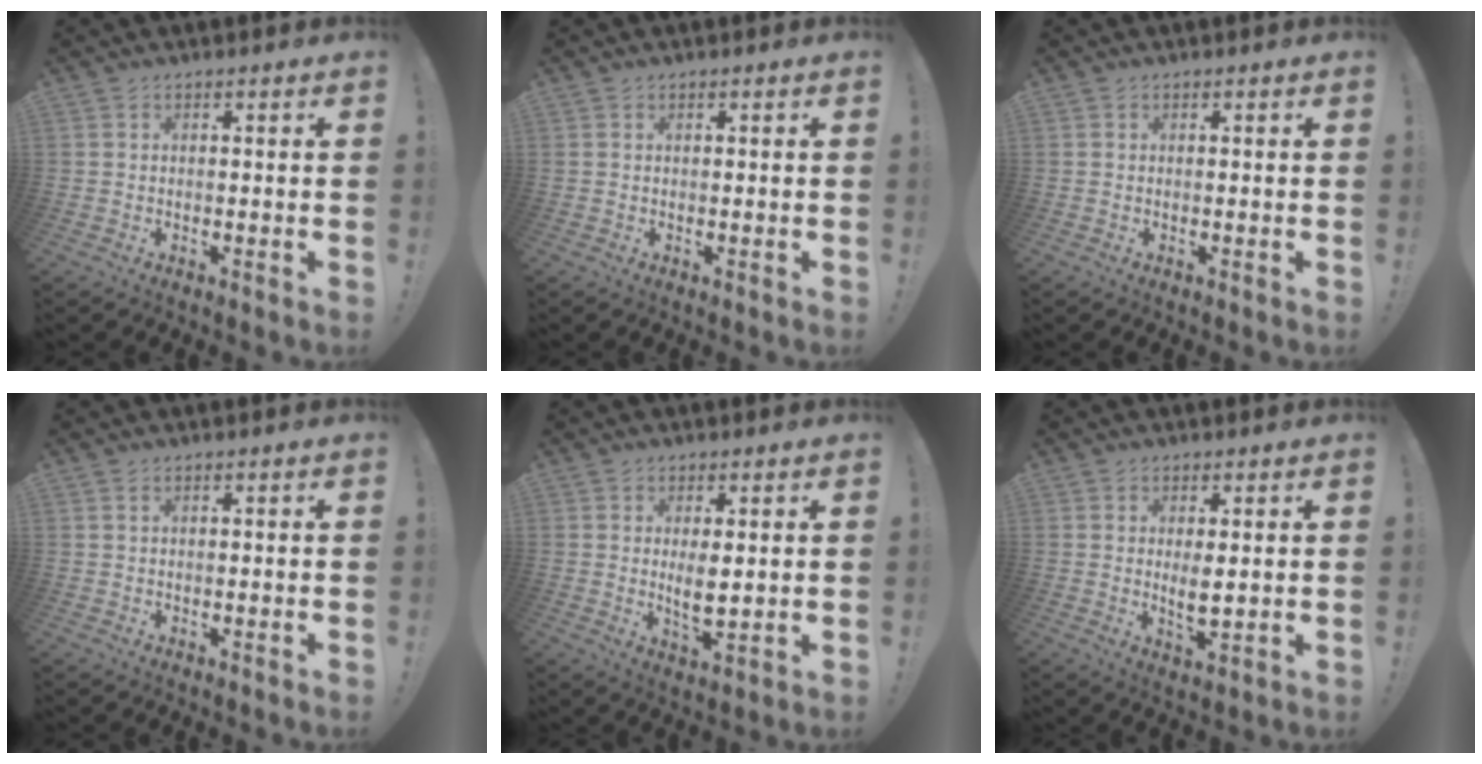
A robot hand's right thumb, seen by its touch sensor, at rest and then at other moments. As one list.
[{"total": 0.0}, {"total": 0.0}, {"total": 0.8, "force": [0.4, 0.3, 0.5], "torque": [-0.015, 0.003, 0.009]}, {"total": 5.6, "force": [1.1, 2.3, 5.0], "torque": [-0.071, -0.015, 0.015]}, {"total": 4.6, "force": [0.9, 1.6, 4.2], "torque": [-0.063, -0.014, 0.011]}]